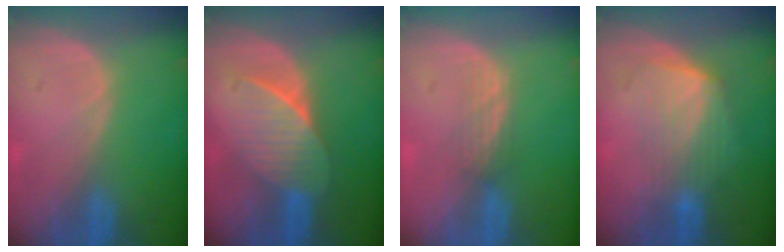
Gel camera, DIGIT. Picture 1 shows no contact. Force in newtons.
{"total": 7.4, "press": 6.7, "slide": 3.0}
{"total": 2.1, "press": 2.1, "slide": 0.2}
{"total": 6.3, "press": 6.0, "slide": 1.9}